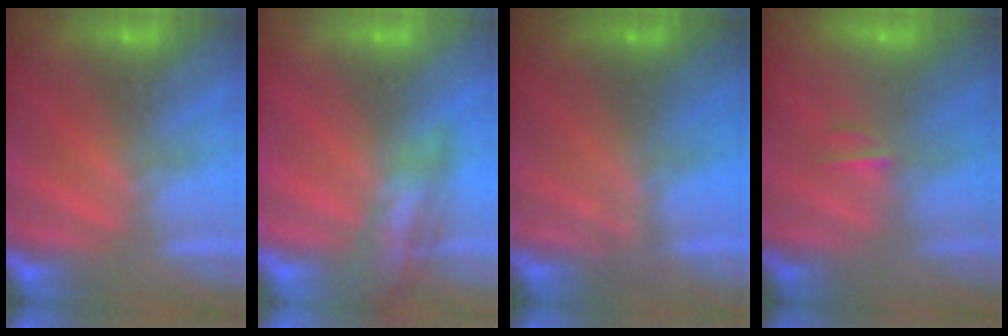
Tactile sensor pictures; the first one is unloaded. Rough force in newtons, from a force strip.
{"total": 2.5}
{"total": 1.1}
{"total": 2.1}